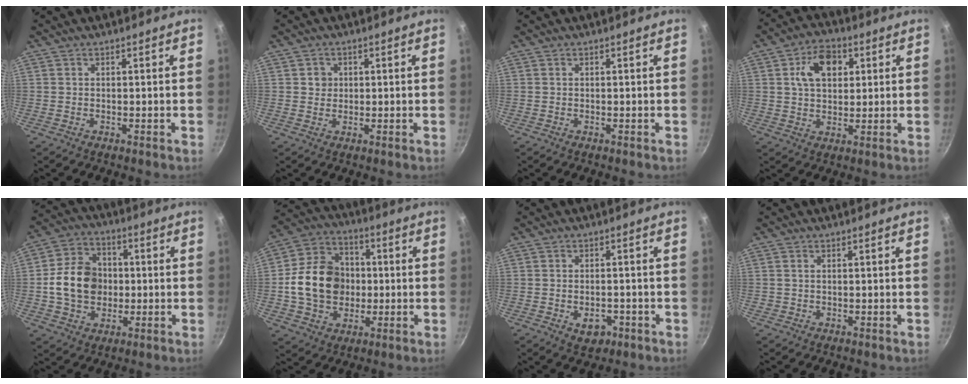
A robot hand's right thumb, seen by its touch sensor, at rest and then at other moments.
{"total": 2.3, "force": [0.5, 2.2, 0.5], "torque": [0.003, 0.002, 0.003]}
{"total": 0.0}
{"total": 9.5, "force": [2.8, 6.6, 6.3], "torque": [-0.083, 0.003, 0.040]}
{"total": 13.4, "force": [-0.3, 10.8, 7.9], "torque": [-0.114, 0.022, -0.012]}
{"total": 16.4, "force": [-0.5, 13.5, 9.4], "torque": [-0.138, 0.028, -0.014]}
{"total": 4.7, "force": [-1.8, 3.2, 2.9], "torque": [-0.031, 0.011, -0.017]}
{"total": 0.7, "force": [0.1, 0.6, 0.3], "torque": [-0.003, 0.003, 0.002]}